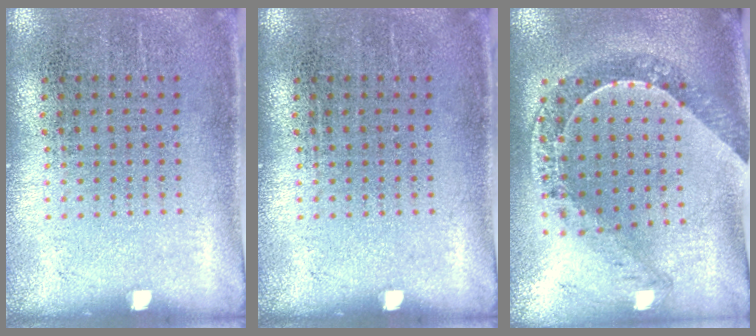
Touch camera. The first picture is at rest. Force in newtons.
{"total": 0.0}
{"total": 1.2, "press": 1.1, "slide": 0.2}